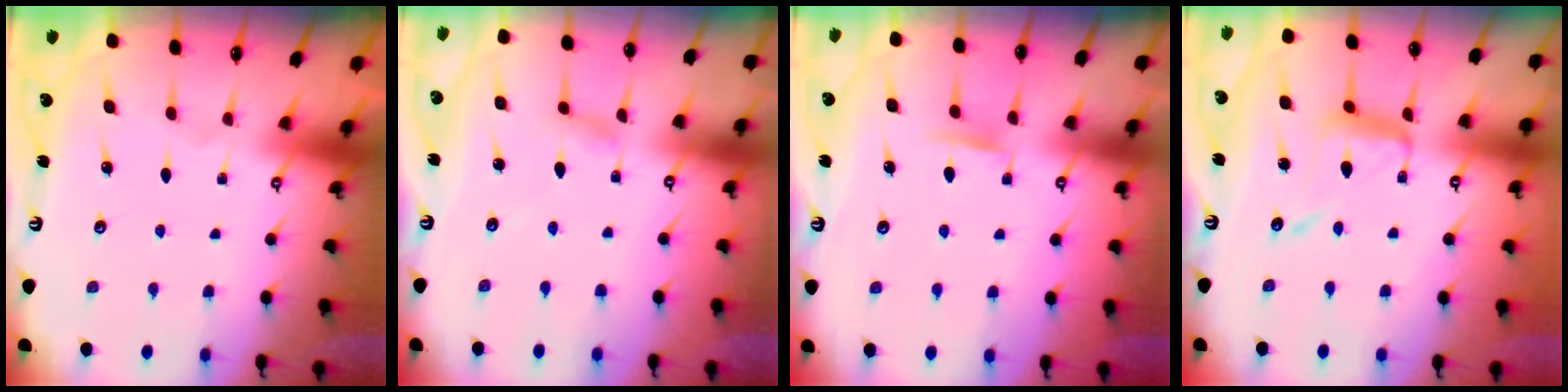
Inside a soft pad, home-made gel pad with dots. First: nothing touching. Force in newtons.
{"total": 2.4, "press": 2.4, "slide": 0.1}
{"total": 4.5, "press": 4.4, "slide": 0.6}
{"total": 11.9, "press": 11.8, "slide": 1.0}